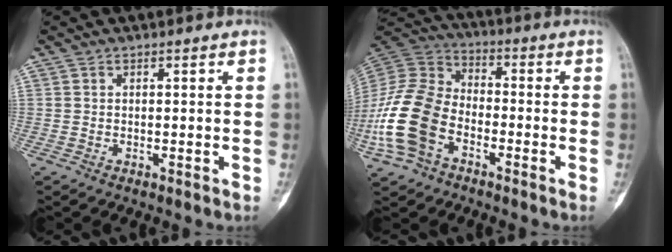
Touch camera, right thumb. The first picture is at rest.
{"total": 17.5, "force": [-6.4, 11.5, 11.6], "torque": [-0.241, 0.038, -0.131]}